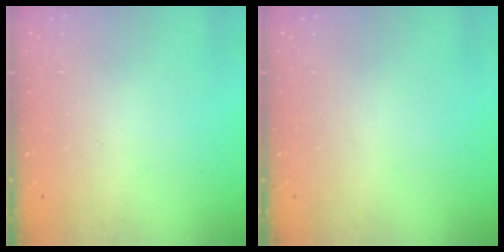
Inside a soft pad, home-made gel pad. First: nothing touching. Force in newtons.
{"total": 0.0}